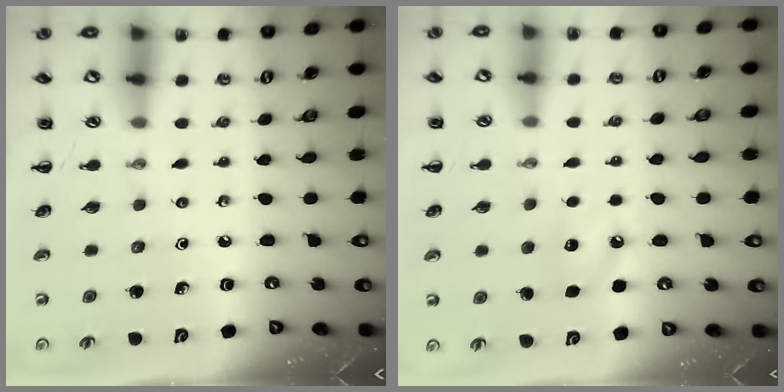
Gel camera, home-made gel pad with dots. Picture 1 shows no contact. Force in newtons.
{"total": 6.5, "press": 6.2, "slide": 1.9}